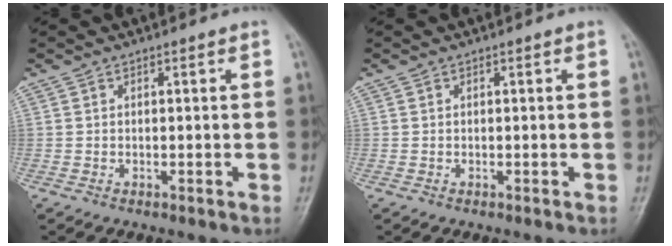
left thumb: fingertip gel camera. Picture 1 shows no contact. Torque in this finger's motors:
{"motor_torque": [0.05, 0.05, -0.03, -0.03, 0.00]}